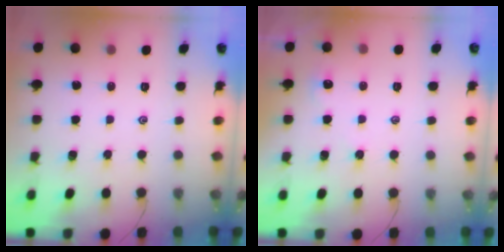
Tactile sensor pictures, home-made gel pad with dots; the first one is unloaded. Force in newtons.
{"total": 2.0, "press": 2.0, "slide": 0.3}